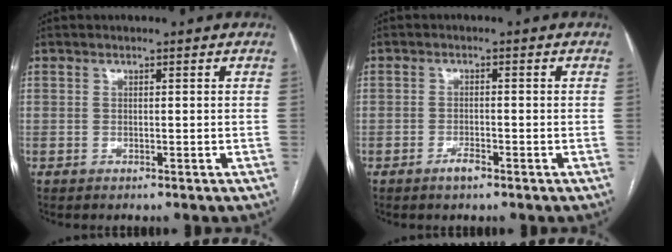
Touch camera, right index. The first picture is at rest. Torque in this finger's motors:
{"motor_torque": [0.39, -0.24, 0.17, 0.01]}